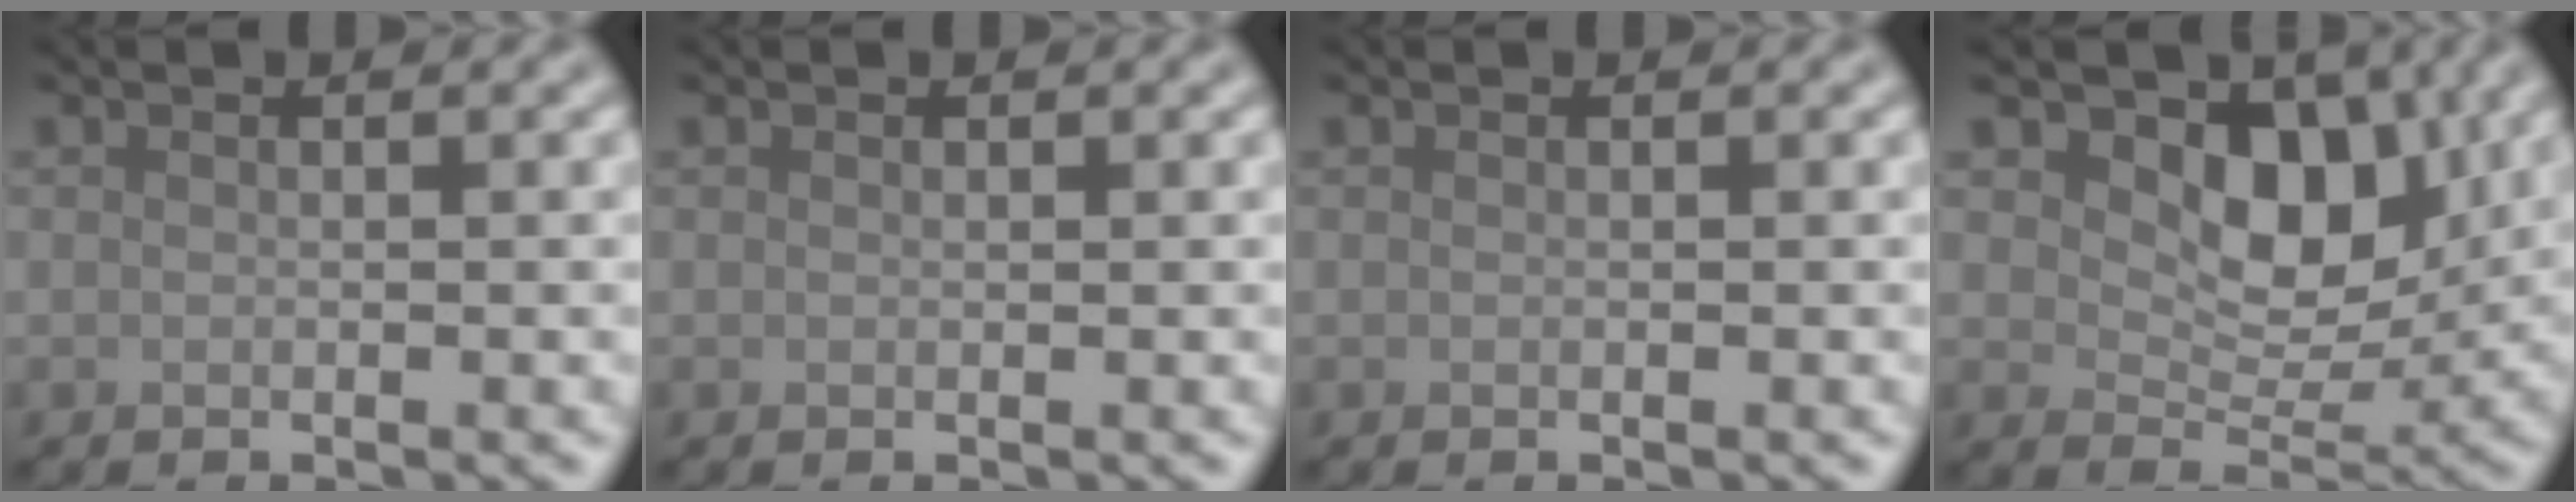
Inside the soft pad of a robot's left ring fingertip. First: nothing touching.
{"total": 0.0}
{"total": 0.0}
{"total": 7.1, "force": [3.0, 4.5, 4.6], "torque": [-0.063, -0.015, 0.041]}